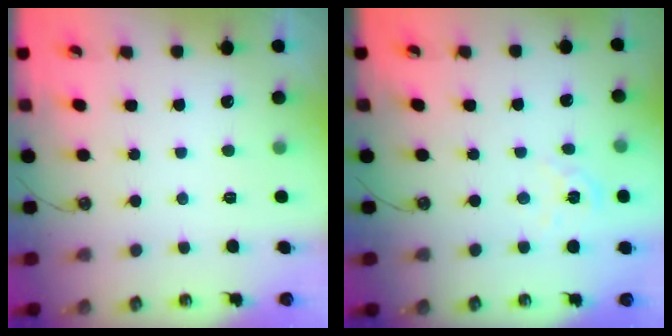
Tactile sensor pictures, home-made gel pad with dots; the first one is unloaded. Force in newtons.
{"total": 2.7, "press": 2.7, "slide": 0.3}